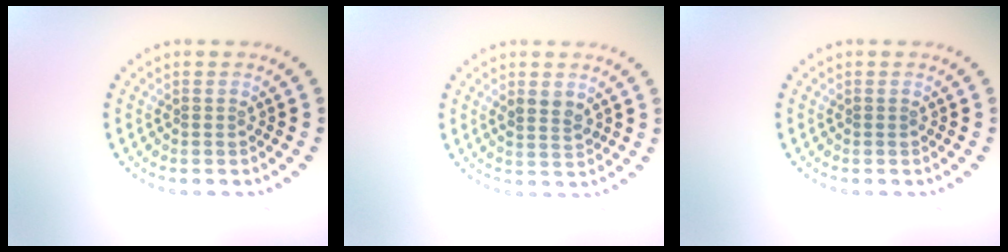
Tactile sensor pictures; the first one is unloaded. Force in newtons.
{"total": 1.8, "press": 1.8, "slide": 0.5}
{"total": 0.0}